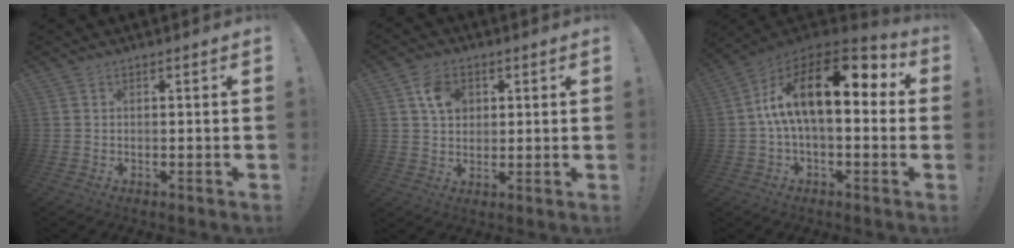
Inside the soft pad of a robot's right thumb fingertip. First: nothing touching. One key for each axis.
{"total": 8.0, "fx": 3.2, "fy": 6.2, "fz": 3.9, "tx": -0.051, "ty": -0.002, "tz": 0.059}
{"total": 19.1, "fx": 4.0, "fy": 8.5, "fz": 16.6, "tx": -0.290, "ty": -0.012, "tz": 0.063}